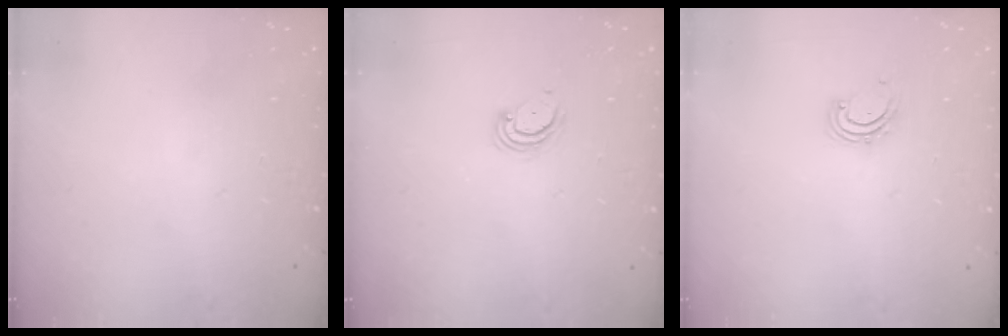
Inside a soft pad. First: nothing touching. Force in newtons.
{"total": 4.2, "press": 4.1, "slide": 0.3}
{"total": 2.9, "press": 2.9, "slide": 0.4}